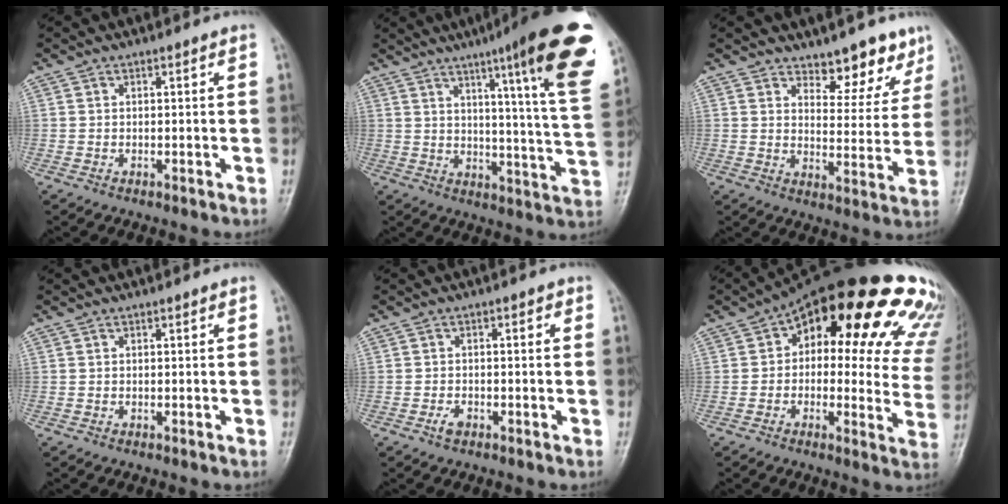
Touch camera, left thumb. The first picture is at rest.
{"total": 22.3, "force": [12.5, 1.9, 18.4], "torque": [-0.229, -0.052, 0.157]}
{"total": 8.5, "force": [6.7, 3.8, 3.6], "torque": [-0.003, -0.049, 0.094]}
{"total": 0.0}
{"total": 2.1, "force": [-1.0, 1.3, 1.3], "torque": [-0.020, 0.006, -0.022]}
{"total": 25.4, "force": [11.9, 12.0, 19.0], "torque": [-0.205, 0.018, 0.137]}